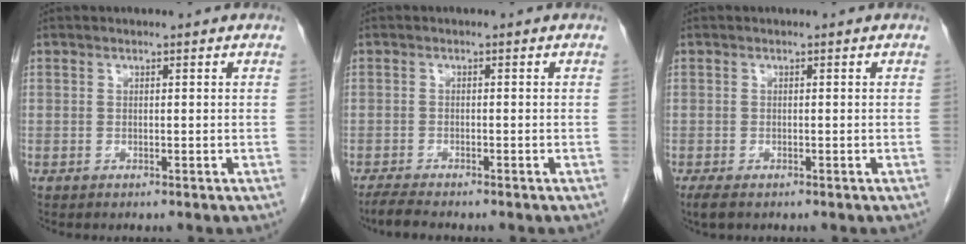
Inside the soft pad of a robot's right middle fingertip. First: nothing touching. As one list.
[{"total": 3.2, "force": [-2.8, 0.2, 1.5], "torque": [-0.034, -0.011, -0.047]}, {"total": 2.4, "force": [-1.7, 0.8, 1.5], "torque": [-0.030, -0.007, -0.023]}]